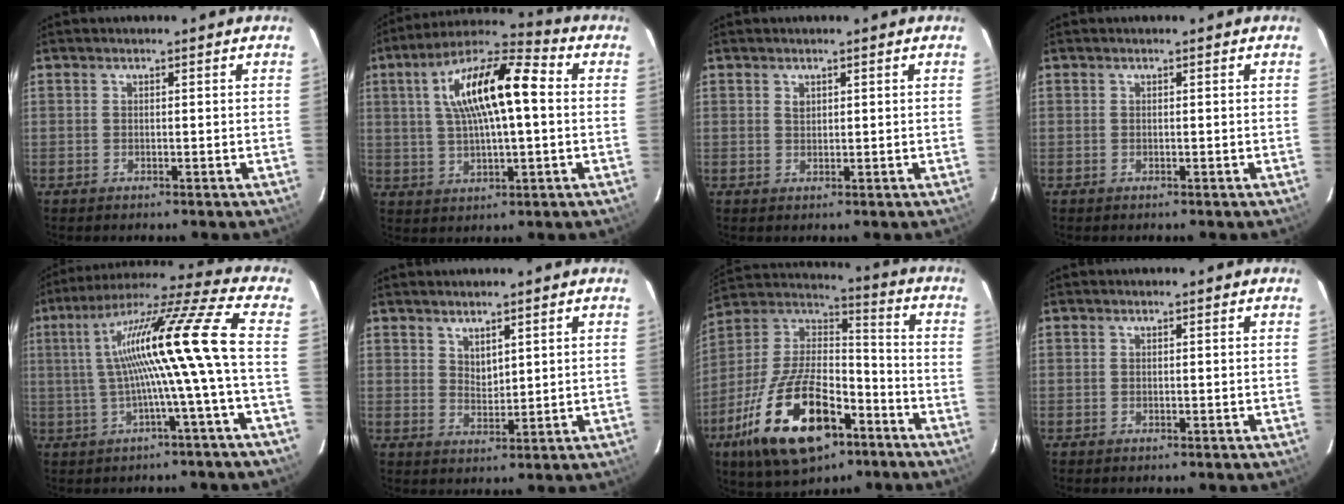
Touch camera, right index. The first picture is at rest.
{"total": 16.2, "force": [3.0, 4.9, 15.2], "torque": [-0.272, 0.027, 0.046]}
{"total": 1.0, "force": [0.6, 0.7, 0.4], "torque": [-0.006, 0.003, 0.011]}
{"total": 0.0}
{"total": 16.3, "force": [-0.6, -2.4, 16.1], "torque": [-0.271, 0.010, -0.011]}
{"total": 3.1, "force": [2.5, 1.4, 1.4], "torque": [-0.019, -0.001, 0.045]}
{"total": 24.0, "force": [-12.1, 11.3, 17.4], "torque": [-0.350, -0.016, -0.202]}
{"total": 0.0}